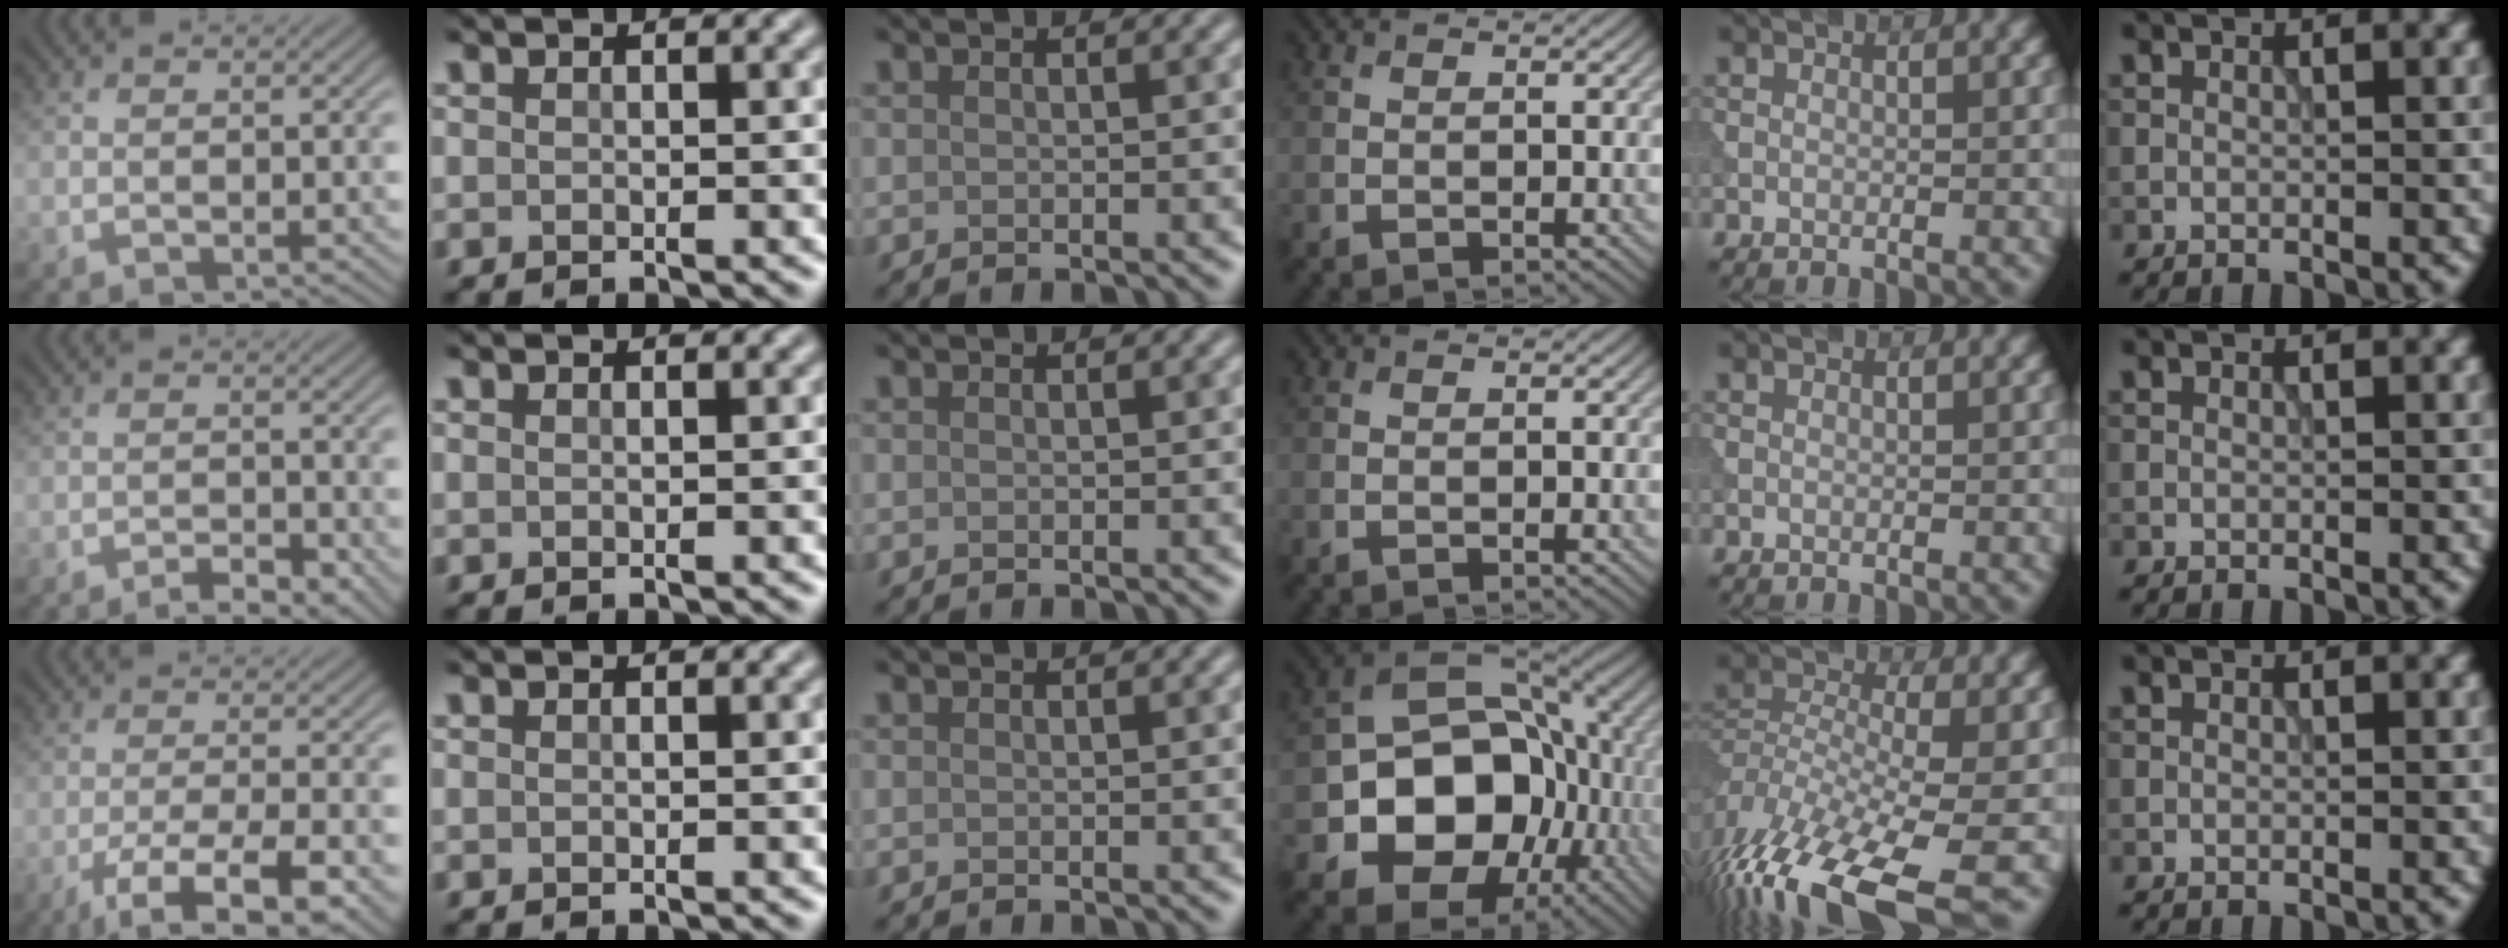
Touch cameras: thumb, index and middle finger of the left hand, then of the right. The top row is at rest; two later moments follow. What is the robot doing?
{"motion": "extract", "object": "tissue"}